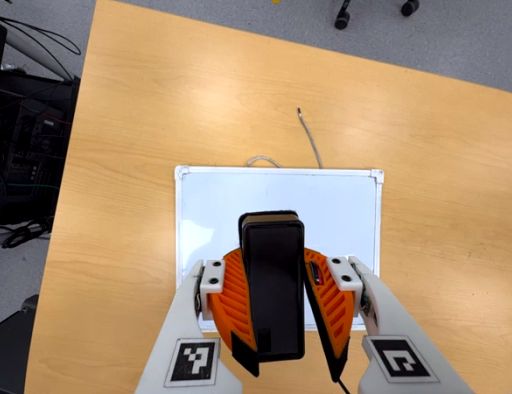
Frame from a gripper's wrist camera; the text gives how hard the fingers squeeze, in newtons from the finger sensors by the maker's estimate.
{"total": 9.9, "left": 10.3, "right": 9.5}